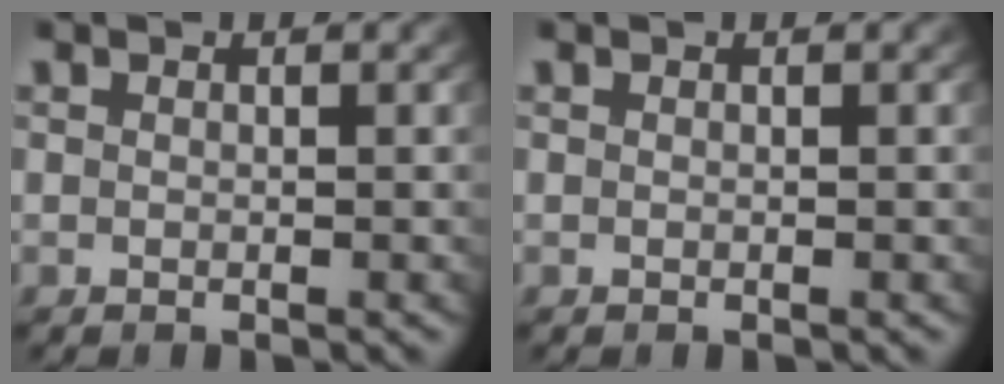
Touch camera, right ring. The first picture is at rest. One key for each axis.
{"total": 0.0}